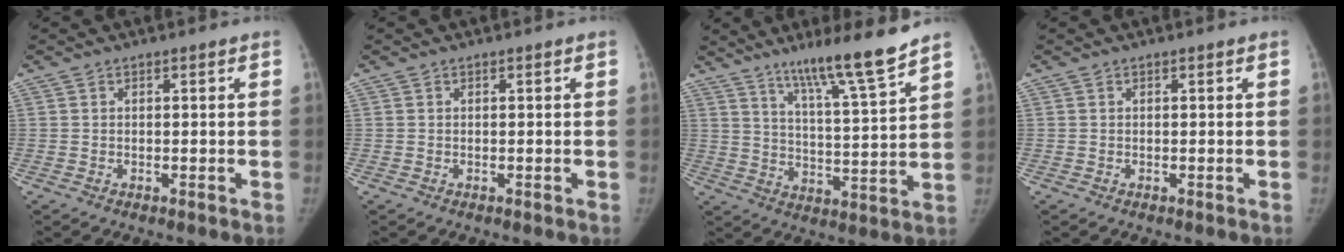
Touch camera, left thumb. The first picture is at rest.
{"total": 0.0}
{"total": 13.0, "force": [9.8, 0.1, 8.6], "torque": [-0.136, -0.065, 0.163]}
{"total": 0.0}